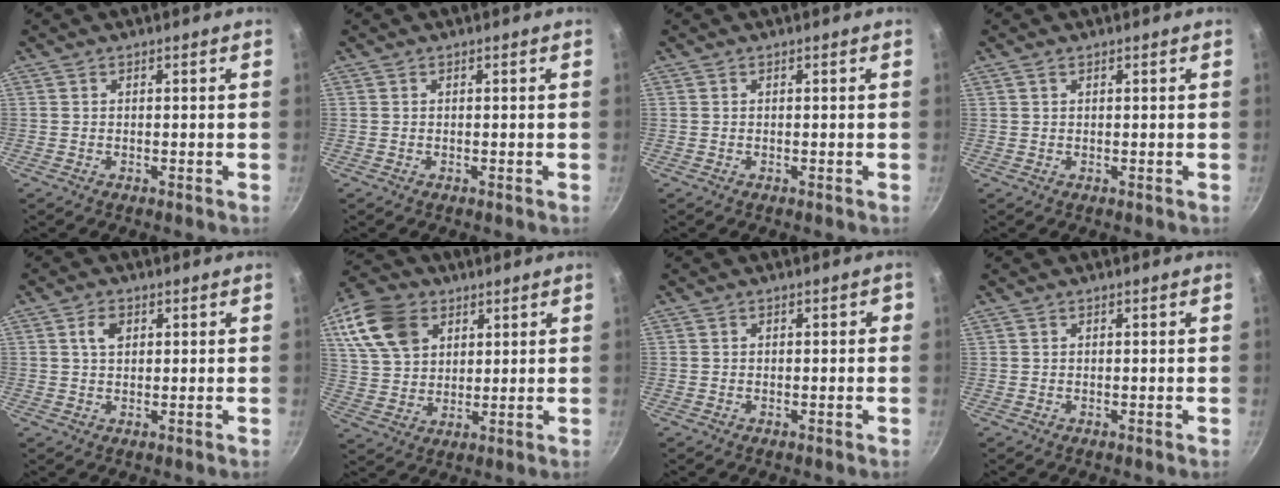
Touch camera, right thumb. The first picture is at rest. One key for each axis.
{"total": 0.0}
{"total": 0.0}
{"total": 0.8, "fx": 0.5, "fy": 0.4, "fz": 0.4, "tx": -0.008, "ty": 0.001, "tz": 0.010}
{"total": 3.1, "fx": 1.0, "fy": 2.0, "fz": 2.2, "tx": -0.032, "ty": 0.000, "tz": 0.017}
{"total": 13.5, "fx": 5.9, "fy": 9.6, "fz": 7.5, "tx": -0.126, "ty": -0.005, "tz": 0.112}
{"total": 0.6, "fx": -0.1, "fy": 0.5, "fz": 0.1, "tx": 0.005, "ty": 0.004, "tz": -0.003}
{"total": 0.0}